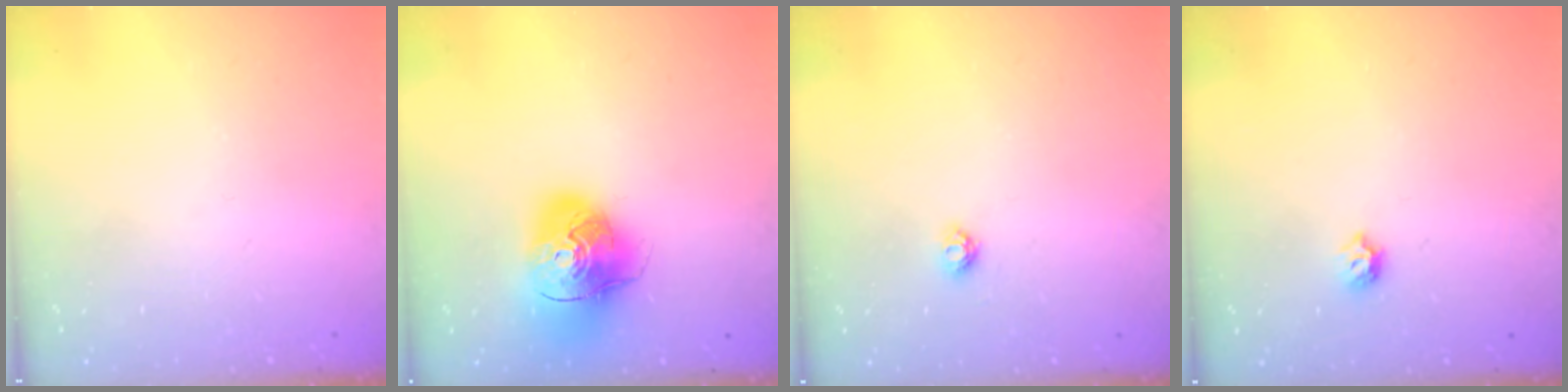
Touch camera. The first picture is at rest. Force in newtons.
{"total": 13.7, "press": 13.6, "slide": 1.7}
{"total": 3.6, "press": 3.5, "slide": 0.3}
{"total": 6.1, "press": 6.0, "slide": 1.1}